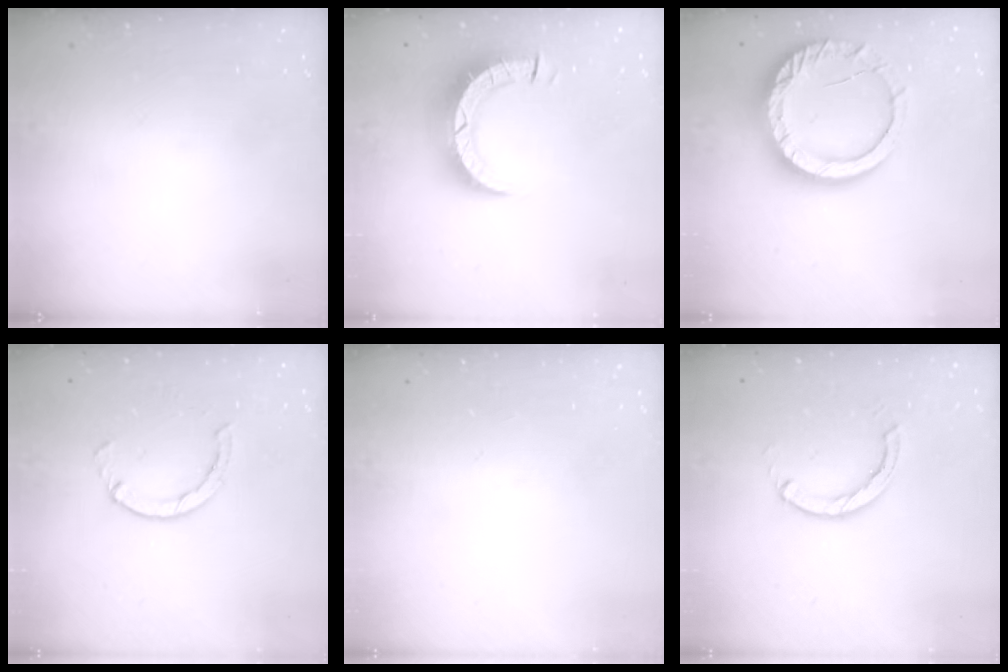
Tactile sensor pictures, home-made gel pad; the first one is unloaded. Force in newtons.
{"total": 9.0, "press": 9.0, "slide": 0.9}
{"total": 16.2, "press": 16.1, "slide": 1.2}
{"total": 2.9, "press": 2.9, "slide": 0.4}
{"total": 0.0}
{"total": 2.9, "press": 2.9, "slide": 0.4}